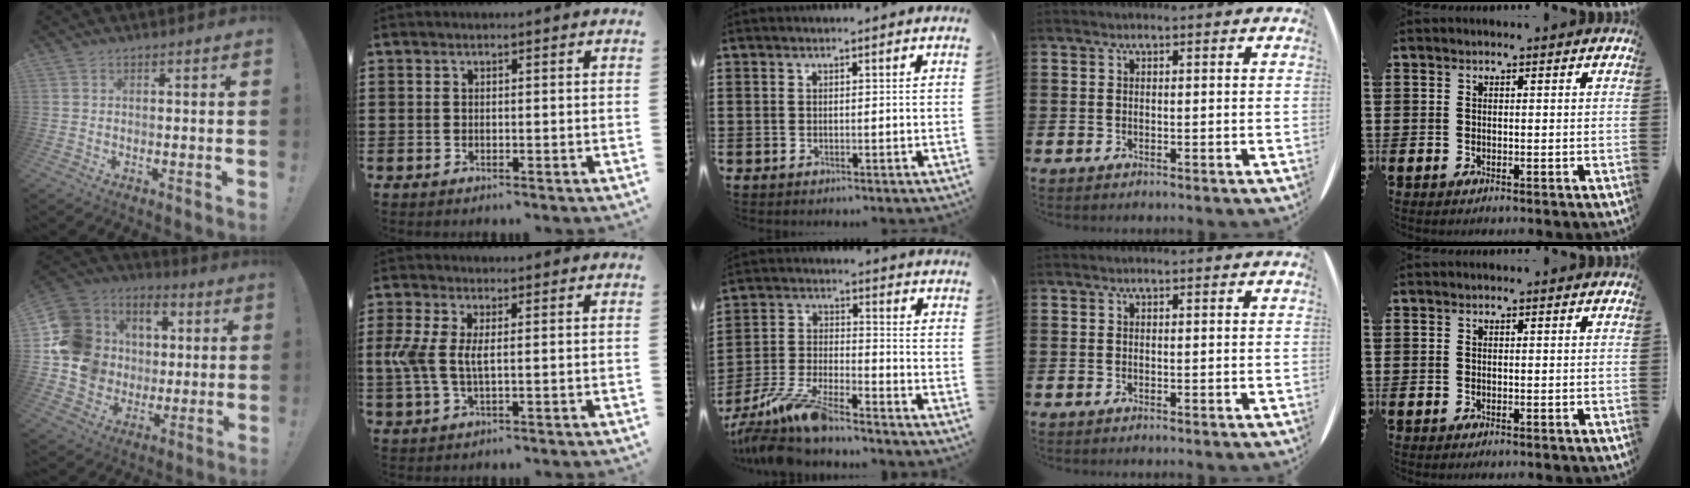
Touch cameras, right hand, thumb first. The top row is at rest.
{"thumb": {"total": 17.3, "force": [2.1, 16.0, 6.1], "torque": [-0.095, 0.003, 0.081]}, "index": {"total": 5.0, "force": [0.3, 2.2, 4.4], "torque": [-0.117, -0.004, -0.004]}, "middle": {"total": 9.4, "force": [-8.3, 1.0, 4.2], "torque": [-0.096, 0.002, -0.167]}}